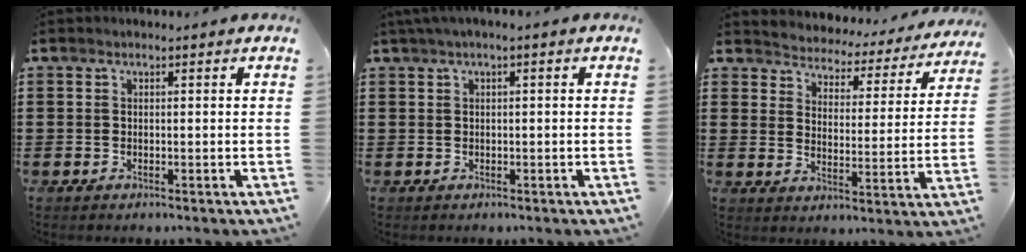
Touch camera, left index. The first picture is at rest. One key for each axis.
{"total": 1.3, "fx": -0.2, "fy": 0.1, "fz": 1.3, "tx": -0.019, "ty": -0.004, "tz": -0.002}
{"total": 3.4, "fx": 3.3, "fy": 0.4, "fz": -0.5, "tx": -0.016, "ty": -0.036, "tz": 0.050}